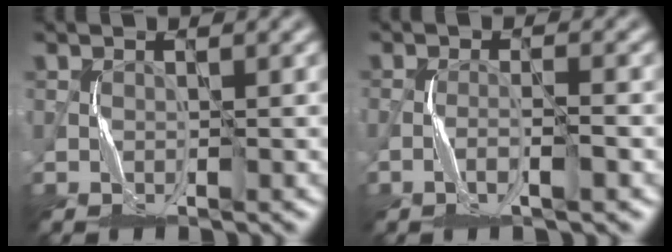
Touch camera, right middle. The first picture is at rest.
{"total": 2.0, "force": [-1.0, 0.3, 1.7], "torque": [-0.032, 0.004, -0.022]}